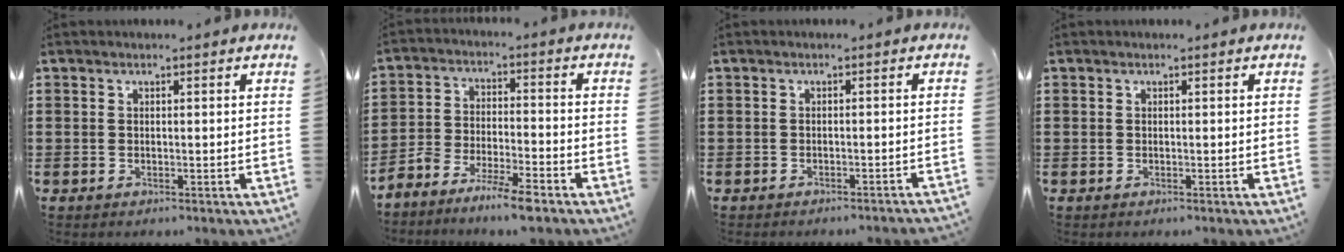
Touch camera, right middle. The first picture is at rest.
{"total": 5.7, "force": [-5.4, 0.2, 1.9], "torque": [-0.044, -0.002, -0.105]}
{"total": 1.0, "force": [-0.9, -0.3, 0.2], "torque": [-0.005, 0.000, -0.018]}
{"total": 0.0}